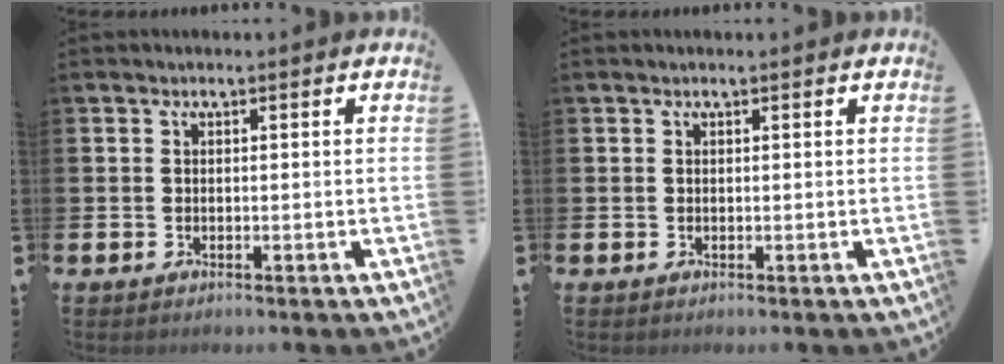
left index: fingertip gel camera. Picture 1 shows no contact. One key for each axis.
{"total": 0.0}